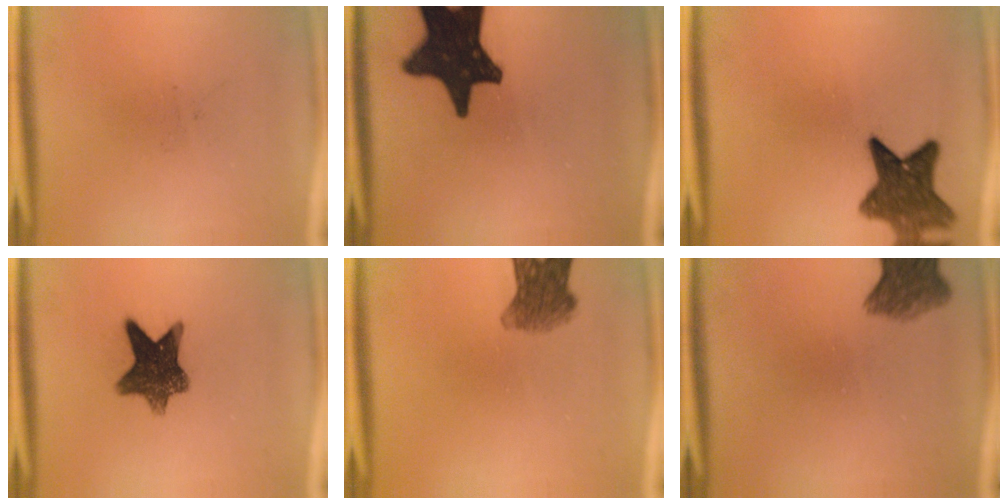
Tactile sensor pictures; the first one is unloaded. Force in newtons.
{"total": 18.2}
{"total": 8.9}
{"total": 9.7}
{"total": 6.1}
{"total": 6.4}